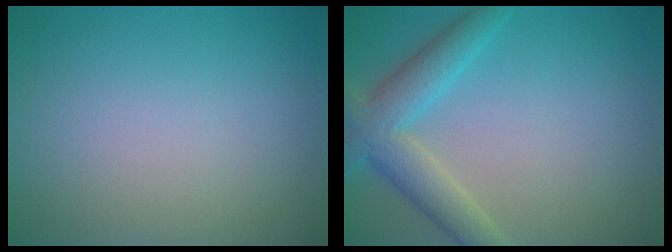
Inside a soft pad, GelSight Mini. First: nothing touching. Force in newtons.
{"total": 4.8, "press": 4.8, "slide": 0.3}